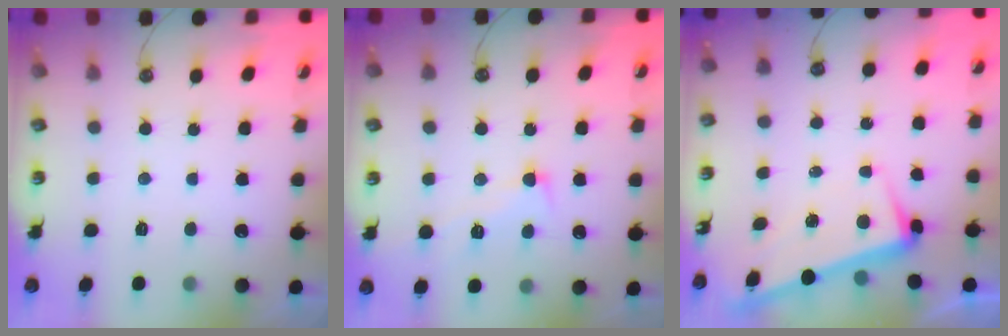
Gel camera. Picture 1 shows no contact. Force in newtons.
{"total": 2.6, "press": 2.4, "slide": 1.0}
{"total": 3.0, "press": 2.9, "slide": 0.8}